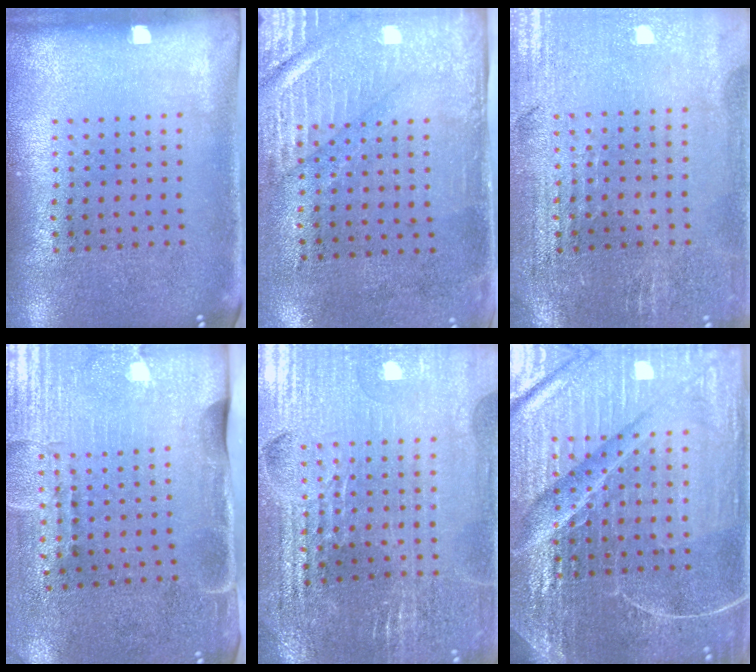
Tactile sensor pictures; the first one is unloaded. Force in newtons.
{"total": 2.9, "press": 2.4, "slide": 1.6}
{"total": 0.9, "press": 0.8, "slide": 0.4}
{"total": 4.4, "press": 3.7, "slide": 2.4}
{"total": 3.4, "press": 3.4, "slide": 0.5}
{"total": 6.8, "press": 6.0, "slide": 3.1}